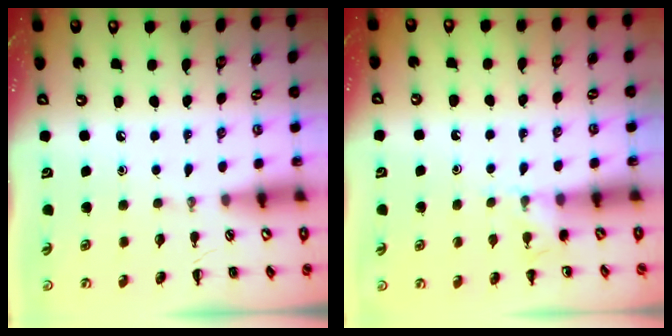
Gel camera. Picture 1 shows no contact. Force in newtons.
{"total": 5.2, "press": 5.0, "slide": 1.5}